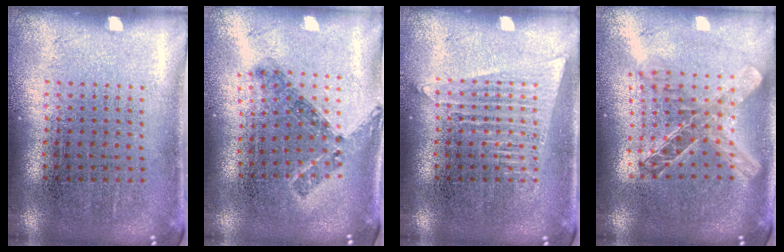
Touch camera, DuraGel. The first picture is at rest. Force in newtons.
{"total": 0.9, "press": 0.8, "slide": 0.4}
{"total": 1.8, "press": 1.8, "slide": 0.3}
{"total": 1.9, "press": 1.6, "slide": 1.0}